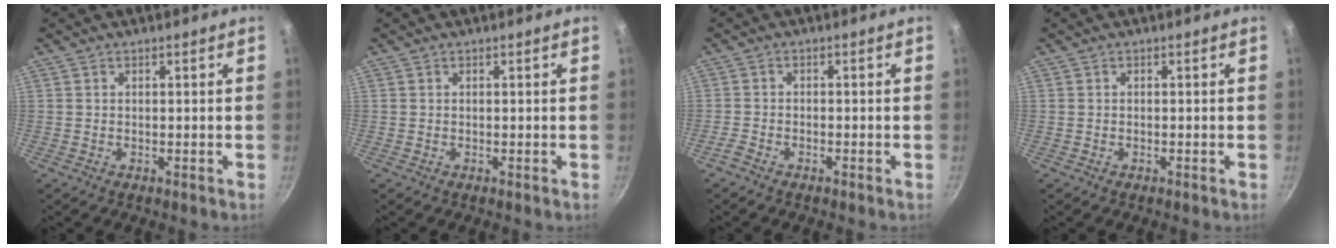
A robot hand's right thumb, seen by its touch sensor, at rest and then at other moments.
{"total": 0.0}
{"total": 1.9, "force": [-1.6, 0.6, 0.8], "torque": [-0.035, 0.014, -0.036]}
{"total": 0.0}